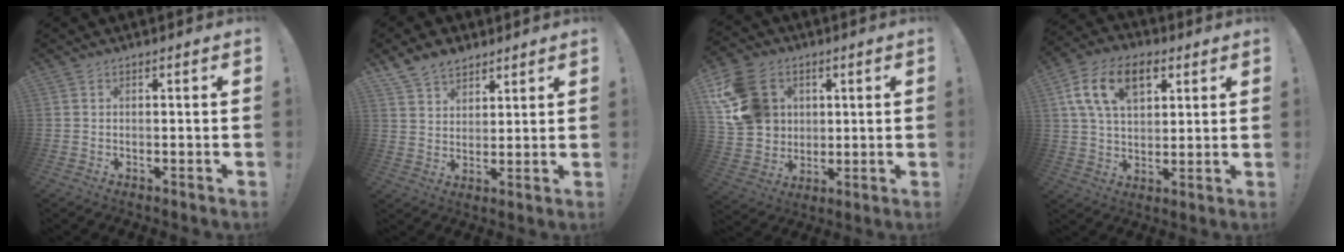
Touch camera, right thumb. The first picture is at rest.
{"total": 8.2, "force": [6.3, 4.6, 2.3], "torque": [-0.053, -0.032, 0.125]}
{"total": 17.7, "force": [5.4, 14.6, 8.5], "torque": [-0.144, -0.004, 0.120]}
{"total": 15.9, "force": [6.7, 9.8, 10.5], "torque": [-0.179, -0.013, 0.125]}